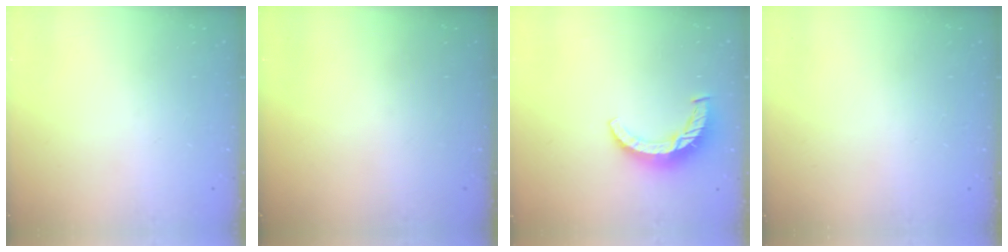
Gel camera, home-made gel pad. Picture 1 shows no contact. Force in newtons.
{"total": 0.0}
{"total": 9.3, "press": 9.3, "slide": 0.5}
{"total": 2.5, "press": 2.5, "slide": 0.2}